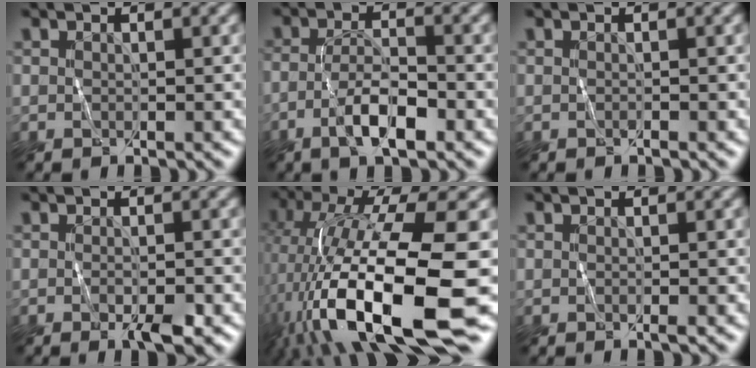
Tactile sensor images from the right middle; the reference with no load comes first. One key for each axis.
{"total": 4.2, "fx": -2.1, "fy": 1.2, "fz": 3.5, "tx": -0.067, "ty": 0.003, "tz": -0.043}
{"total": 0.0}
{"total": 2.3, "fx": -0.9, "fy": 0.6, "fz": 2.0, "tx": -0.032, "ty": -0.002, "tz": -0.014}
{"total": 15.5, "fx": -4.2, "fy": 4.2, "fz": 14.3, "tx": -0.257, "ty": -0.005, "tz": -0.063}
{"total": 0.6, "fx": 0.0, "fy": 0.1, "fz": 0.6, "tx": -0.009, "ty": 0.000, "tz": -0.001}